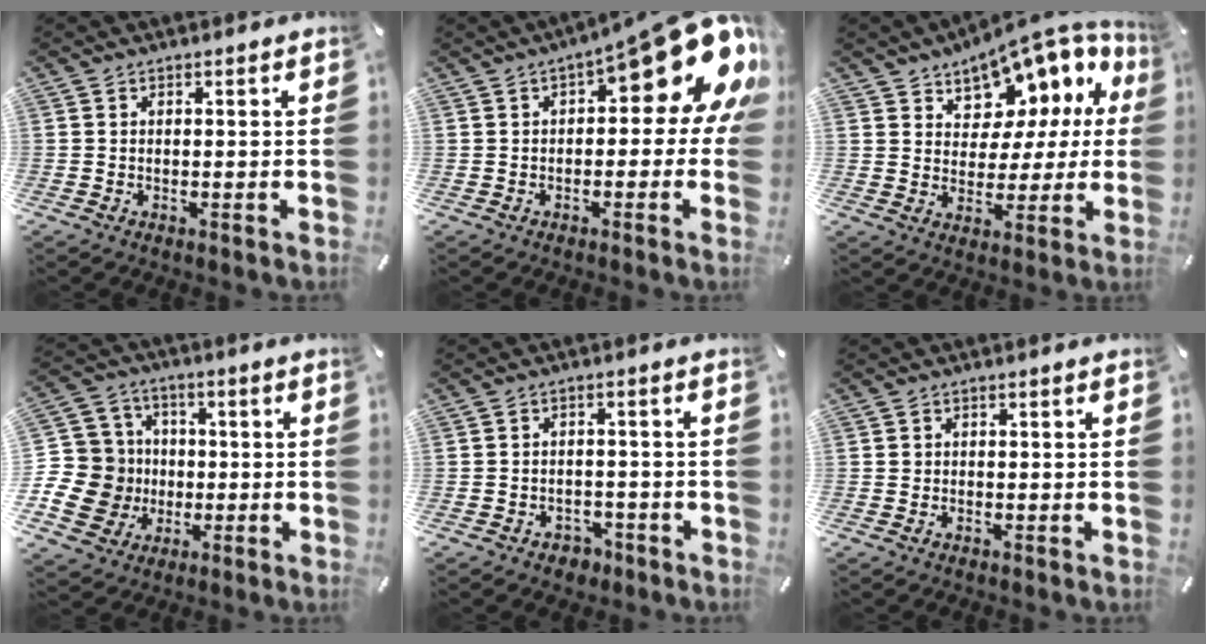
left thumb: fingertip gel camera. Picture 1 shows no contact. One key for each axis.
{"total": 17.2, "fx": 7.9, "fy": 6.4, "fz": 13.8, "tx": -0.176, "ty": -0.058, "tz": 0.126}
{"total": 10.5, "fx": 7.8, "fy": 6.6, "fz": 2.5, "tx": -0.036, "ty": -0.081, "tz": 0.143}
{"total": 15.2, "fx": -3.0, "fy": 14.1, "fz": 4.9, "tx": -0.115, "ty": 0.022, "tz": -0.046}
{"total": 3.6, "fx": -2.2, "fy": 2.7, "fz": 0.9, "tx": -0.013, "ty": 0.011, "tz": -0.040}
{"total": 1.0, "fx": -0.3, "fy": 0.9, "fz": 0.2, "tx": -0.003, "ty": 0.004, "tz": -0.008}